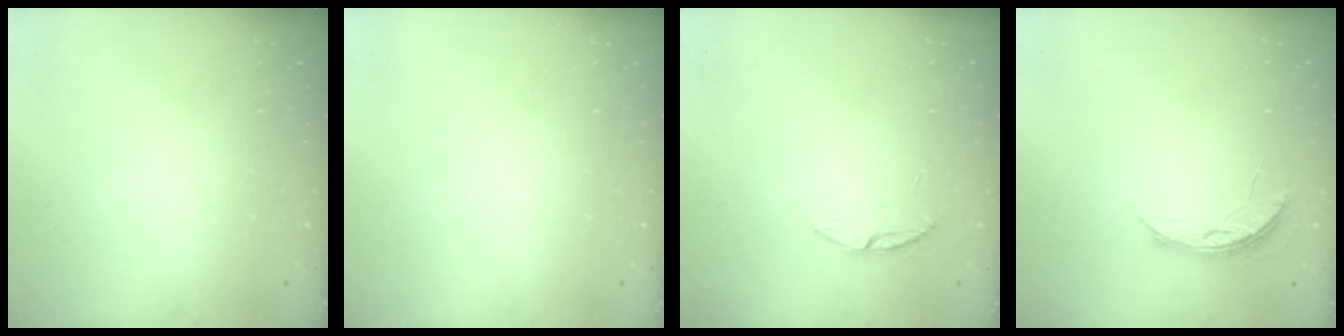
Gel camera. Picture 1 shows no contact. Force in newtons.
{"total": 0.0}
{"total": 4.6, "press": 4.5, "slide": 0.4}
{"total": 4.6, "press": 4.5, "slide": 0.4}